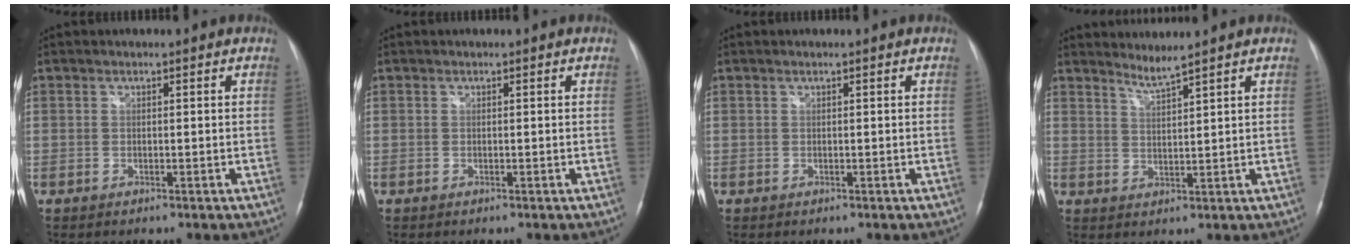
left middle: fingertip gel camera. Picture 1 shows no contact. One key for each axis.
{"total": 0.0}
{"total": 0.0}
{"total": 2.6, "fx": 2.4, "fy": -1.1, "fz": 0.5, "tx": -0.015, "ty": -0.012, "tz": 0.051}